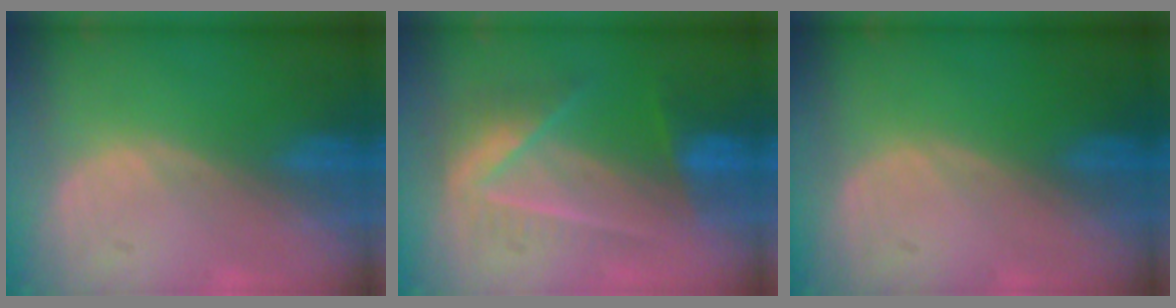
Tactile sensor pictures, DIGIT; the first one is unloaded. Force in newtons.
{"total": 7.3, "press": 6.6, "slide": 3.0}
{"total": 0.0}